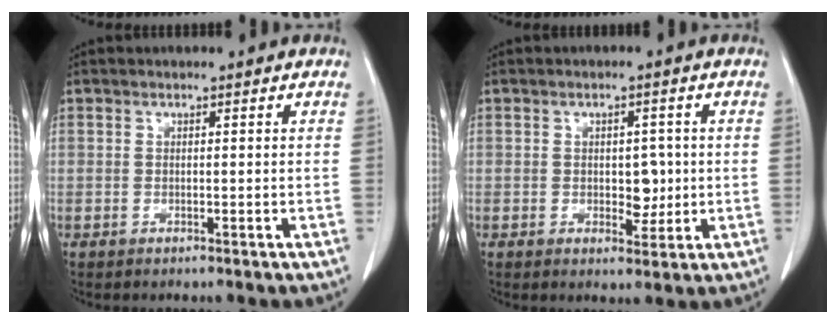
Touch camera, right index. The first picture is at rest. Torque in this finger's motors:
{"motor_torque": [0.01, 0.09, 0.02, 0.00]}